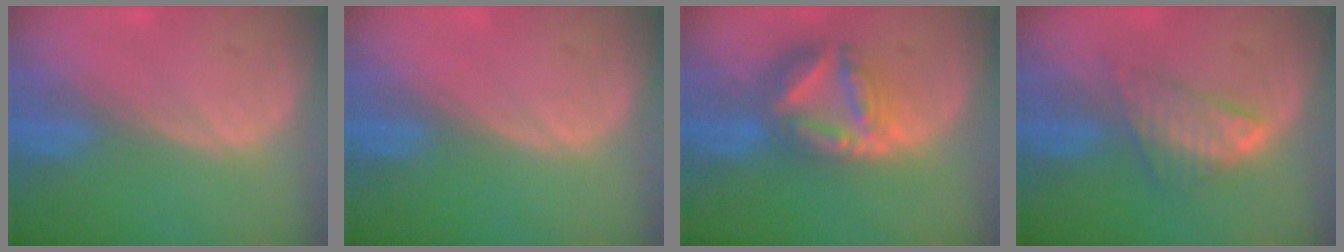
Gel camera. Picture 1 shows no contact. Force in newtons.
{"total": 0.0}
{"total": 8.2, "press": 7.1, "slide": 4.1}
{"total": 4.9, "press": 4.9, "slide": 0.4}